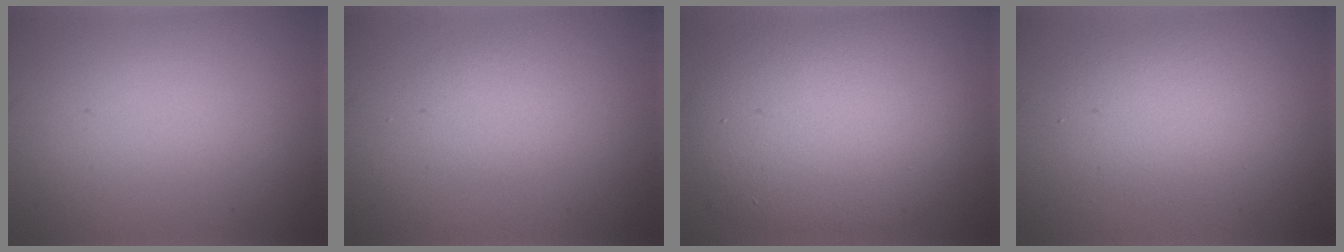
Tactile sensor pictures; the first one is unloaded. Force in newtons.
{"total": 1.5, "press": 1.5, "slide": 0.1}
{"total": 10.7, "press": 10.7, "slide": 0.5}
{"total": 3.6, "press": 3.6, "slide": 0.4}